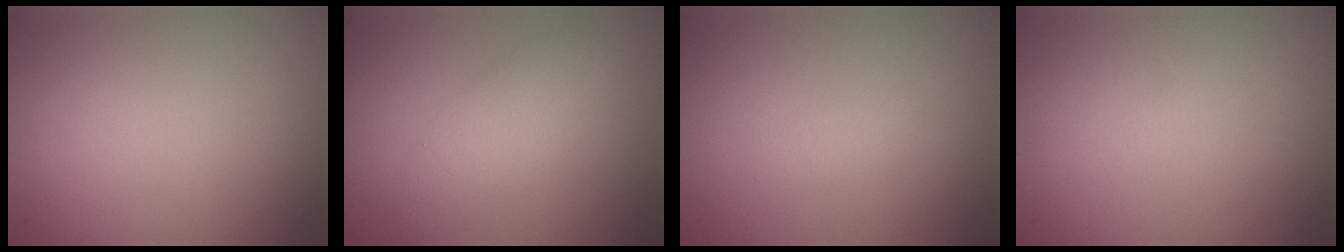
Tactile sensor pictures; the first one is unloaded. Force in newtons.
{"total": 3.4, "press": 3.4, "slide": 0.1}
{"total": 0.8, "press": 0.8, "slide": 0.1}
{"total": 0.0}